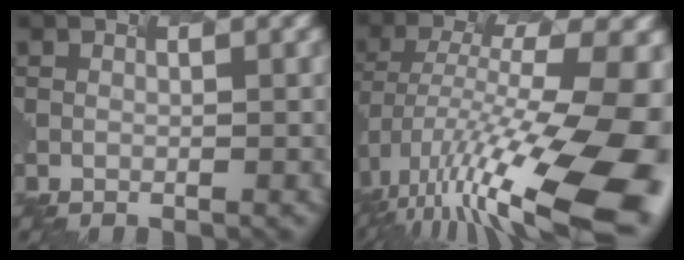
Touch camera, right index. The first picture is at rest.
{"total": 14.7, "force": [-5.9, 4.4, 12.7], "torque": [-0.243, -0.010, -0.071]}